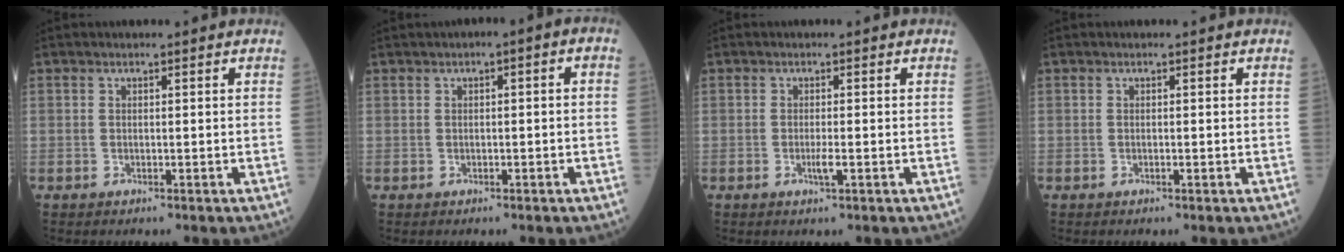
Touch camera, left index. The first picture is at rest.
{"total": 2.1, "force": [0.1, 0.7, 2.0], "torque": [-0.026, 0.015, -0.001]}
{"total": 1.4, "force": [-0.6, -0.1, 1.3], "torque": [-0.026, -0.005, -0.011]}
{"total": 0.0}